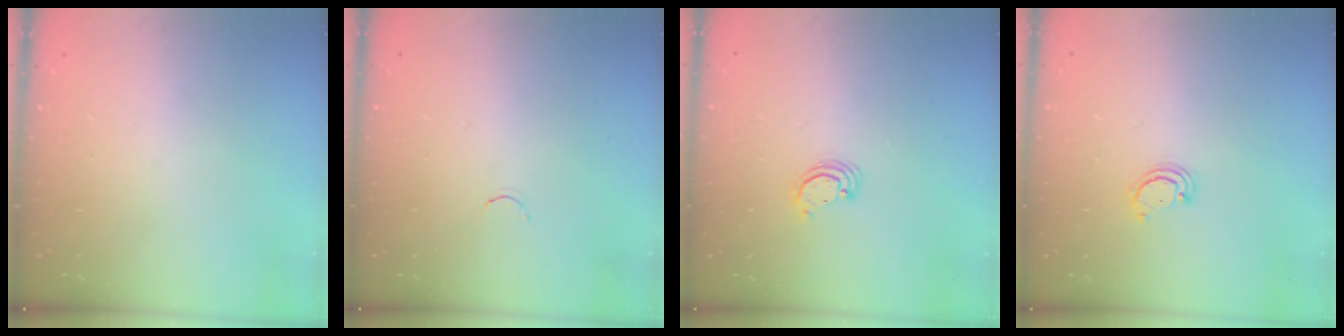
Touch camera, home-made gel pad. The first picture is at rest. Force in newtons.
{"total": 1.8, "press": 1.7, "slide": 0.4}
{"total": 2.6, "press": 2.6, "slide": 0.2}
{"total": 2.3, "press": 2.3, "slide": 0.3}